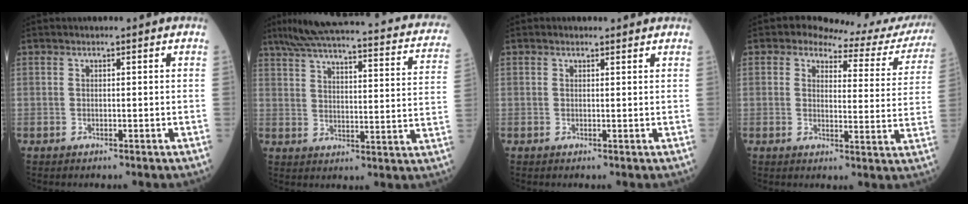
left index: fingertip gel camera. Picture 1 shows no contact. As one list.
[{"total": 28.2, "force": [23.3, 5.2, 15.1], "torque": [-0.223, 0.000, 0.278]}, {"total": 1.0, "force": [0.9, 0.3, 0.1], "torque": [-0.012, 0.000, 0.009]}, {"total": 13.2, "force": [12.0, 4.0, 3.6], "torque": [-0.025, -0.023, 0.113]}]